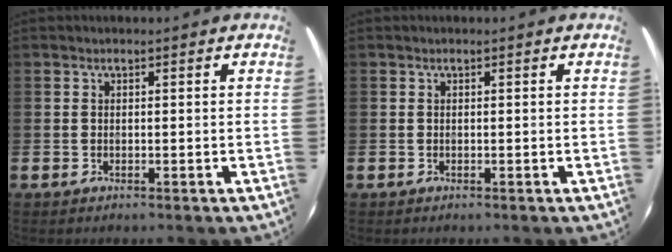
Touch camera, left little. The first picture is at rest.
{"total": 0.0}